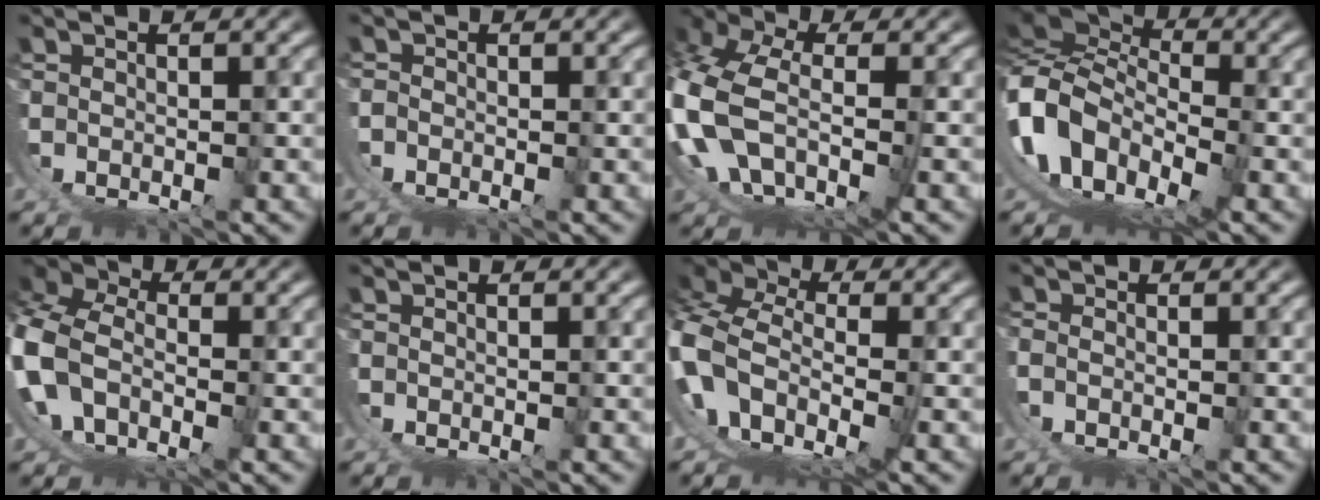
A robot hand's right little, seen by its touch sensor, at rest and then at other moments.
{"total": 0.9, "force": [-0.8, -0.3, 0.2], "torque": [0.004, 0.001, -0.018]}
{"total": 8.9, "force": [-1.4, 6.1, 6.4], "torque": [-0.192, -0.042, -0.011]}
{"total": 14.9, "force": [-1.9, 11.9, 8.9], "torque": [-0.230, -0.055, -0.029]}
{"total": 11.0, "force": [-1.1, 8.6, 6.7], "torque": [-0.172, -0.018, -0.029]}
{"total": 0.0}
{"total": 10.5, "force": [-1.0, 7.8, 6.9], "torque": [-0.174, -0.037, -0.015]}
{"total": 1.3, "force": [-0.5, -0.8, 0.9], "torque": [-0.012, -0.005, -0.008]}